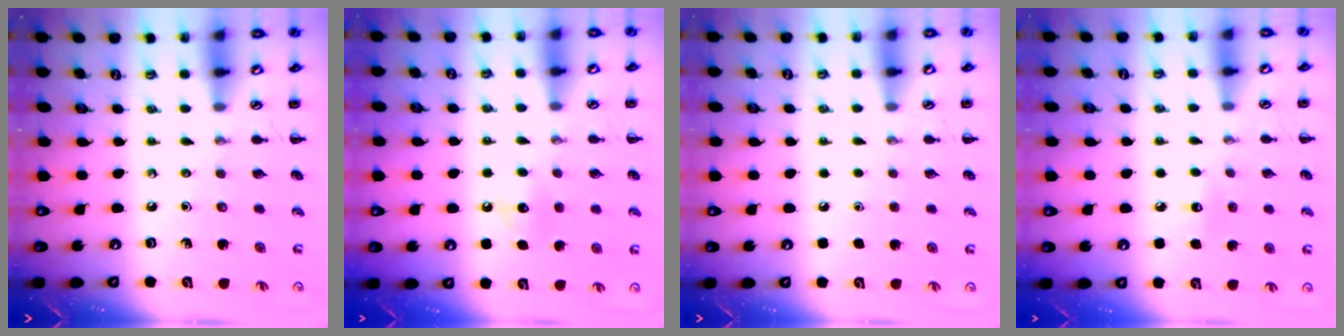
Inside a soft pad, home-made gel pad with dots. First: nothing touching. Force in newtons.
{"total": 6.0, "press": 5.8, "slide": 1.3}
{"total": 1.7, "press": 1.7, "slide": 0.1}
{"total": 5.8, "press": 5.7, "slide": 1.5}